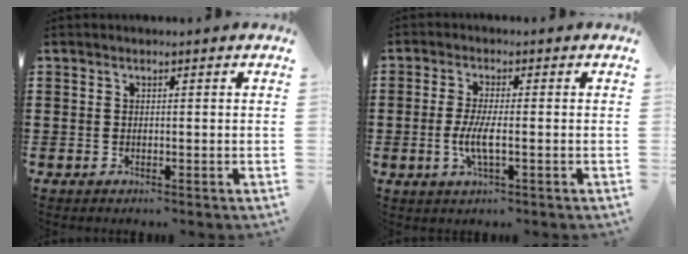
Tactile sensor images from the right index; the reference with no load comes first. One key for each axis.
{"total": 4.6, "fx": -1.2, "fy": 1.0, "fz": 4.4, "tx": -0.096, "ty": -0.006, "tz": -0.028}